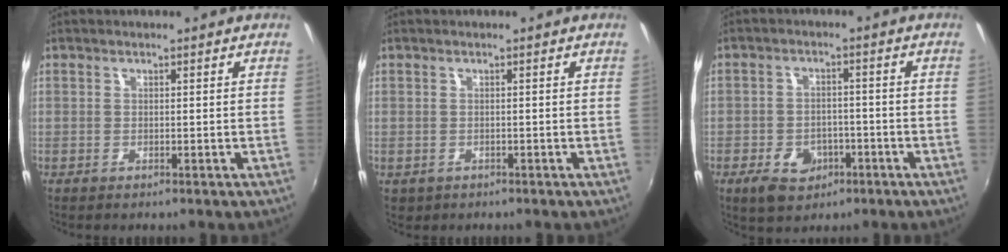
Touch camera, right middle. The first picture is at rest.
{"total": 1.8, "force": [-0.6, 1.6, 0.7], "torque": [-0.016, -0.005, -0.005]}
{"total": 7.6, "force": [-4.1, 5.2, 3.7], "torque": [-0.096, 0.005, -0.057]}